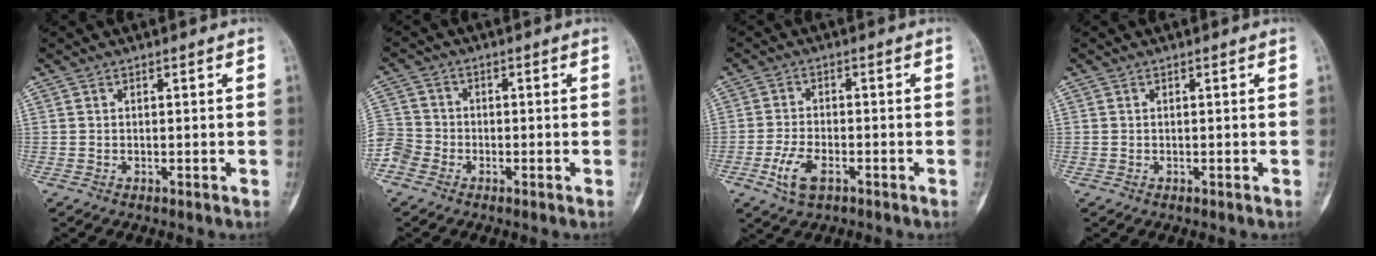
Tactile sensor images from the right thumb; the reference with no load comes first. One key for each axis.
{"total": 5.8, "fx": -2.8, "fy": 4.8, "fz": 1.6, "tx": -0.029, "ty": 0.012, "tz": -0.063}
{"total": 6.0, "fx": -2.7, "fy": 3.0, "fz": 4.4, "tx": -0.087, "ty": 0.010, "tz": -0.051}
{"total": 0.0}